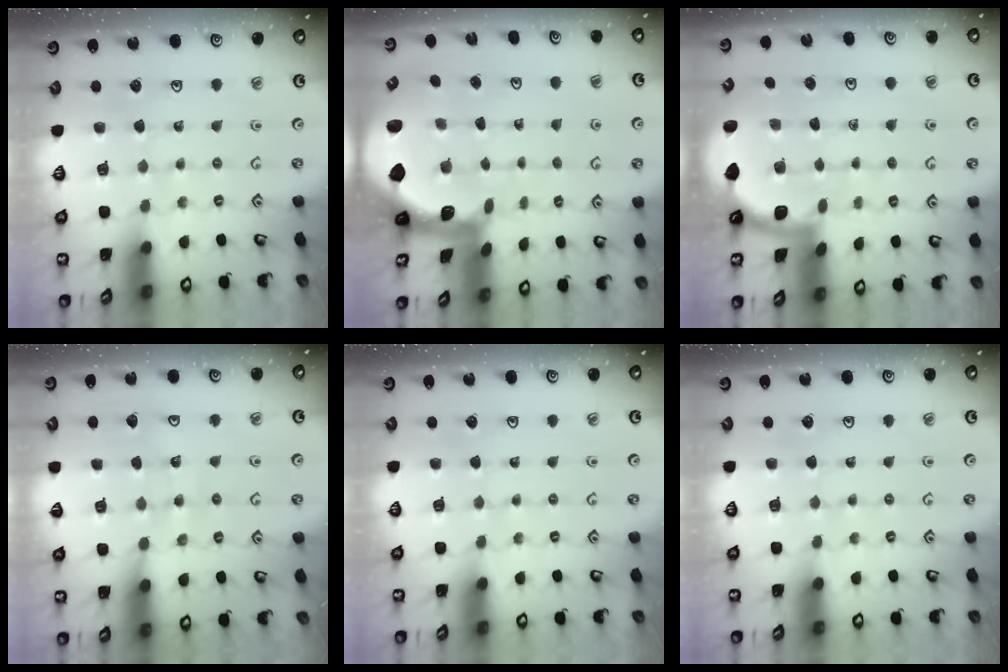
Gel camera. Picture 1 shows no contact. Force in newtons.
{"total": 2.7, "press": 1.7, "slide": 2.1}
{"total": 1.7, "press": 1.7, "slide": 0.1}
{"total": 8.6, "press": 8.5, "slide": 1.0}
{"total": 0.0}
{"total": 0.0}